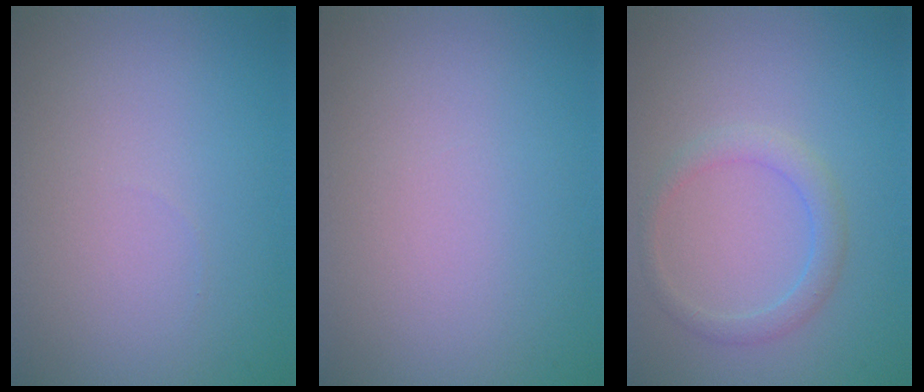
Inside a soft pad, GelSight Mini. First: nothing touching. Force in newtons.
{"total": 0.0}
{"total": 2.0, "press": 2.0, "slide": 0.1}